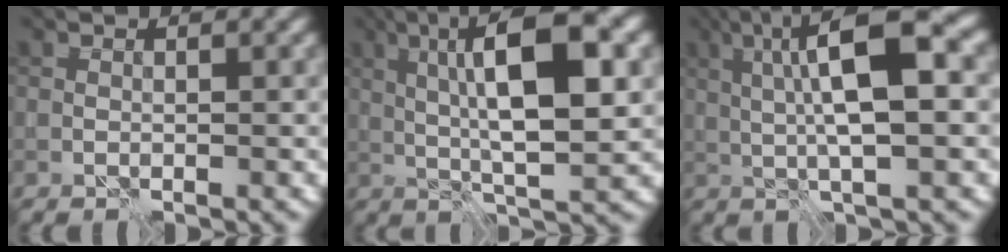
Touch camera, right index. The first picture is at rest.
{"total": 11.5, "force": [2.0, 3.1, 10.9], "torque": [-0.174, 0.015, 0.028]}
{"total": 10.2, "force": [1.9, 2.5, 9.7], "torque": [-0.157, 0.018, 0.027]}